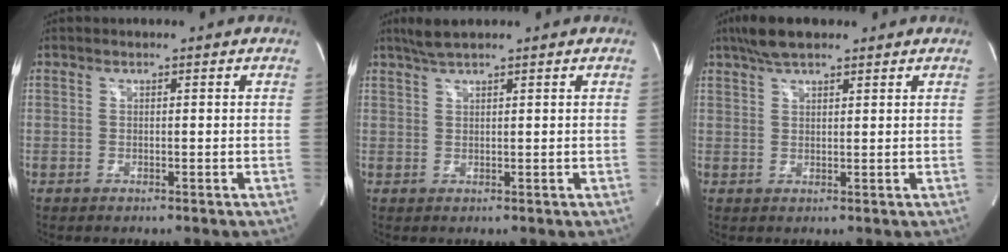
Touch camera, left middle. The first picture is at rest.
{"total": 3.0, "force": [2.5, -0.2, 1.6], "torque": [-0.039, 0.009, 0.052]}
{"total": 5.6, "force": [4.4, 1.5, 3.2], "torque": [-0.069, 0.021, 0.081]}